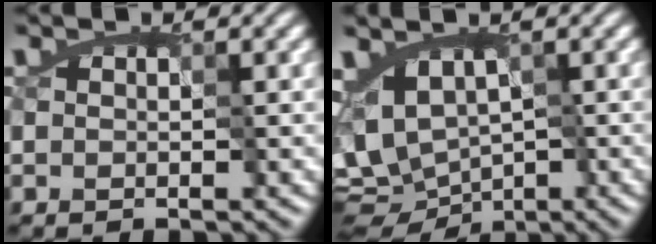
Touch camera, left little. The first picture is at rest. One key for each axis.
{"total": 4.9, "fx": -1.5, "fy": 3.2, "fz": 3.4, "tx": -0.043, "ty": -0.011, "tz": -0.017}